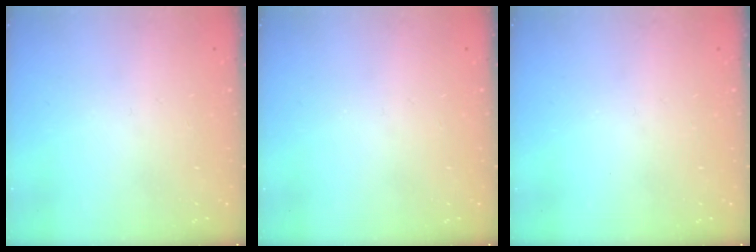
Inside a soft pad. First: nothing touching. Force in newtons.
{"total": 0.0}
{"total": 0.0}